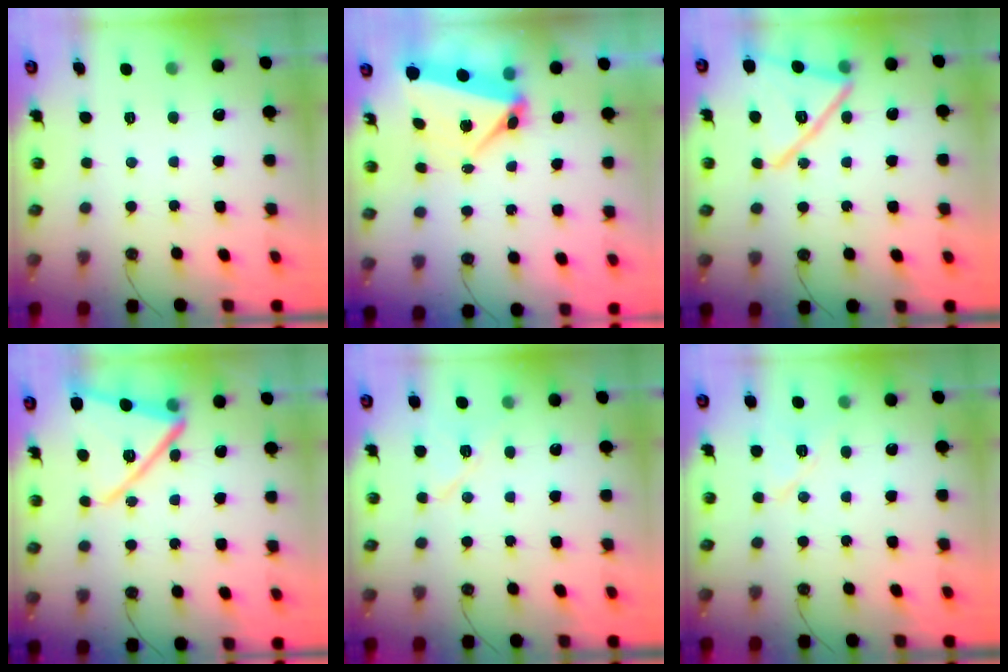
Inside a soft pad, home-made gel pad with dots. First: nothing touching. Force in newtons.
{"total": 7.0, "press": 7.0, "slide": 0.8}
{"total": 17.8, "press": 17.8, "slide": 0.5}
{"total": 16.6, "press": 16.5, "slide": 1.9}
{"total": 9.0, "press": 9.0, "slide": 0.6}
{"total": 9.0, "press": 8.5, "slide": 3.0}